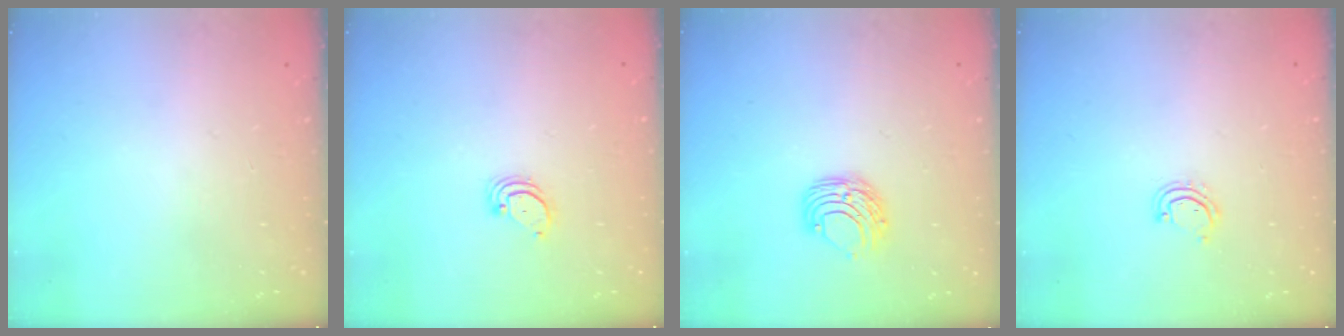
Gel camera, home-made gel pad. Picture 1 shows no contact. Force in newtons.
{"total": 2.2, "press": 2.2, "slide": 0.3}
{"total": 6.7, "press": 6.7, "slide": 0.5}
{"total": 4.0, "press": 4.0, "slide": 0.3}